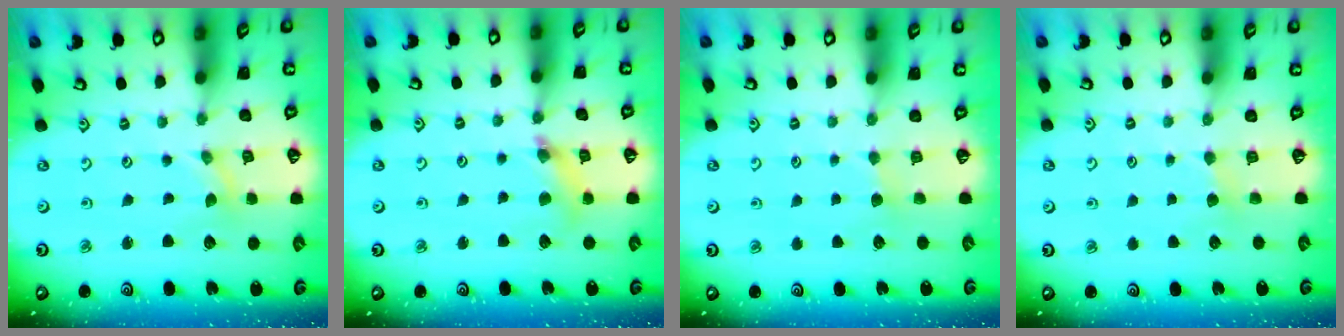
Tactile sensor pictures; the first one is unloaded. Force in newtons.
{"total": 6.6, "press": 6.6, "slide": 0.8}
{"total": 2.9, "press": 2.9, "slide": 0.4}
{"total": 2.9, "press": 2.9, "slide": 0.3}